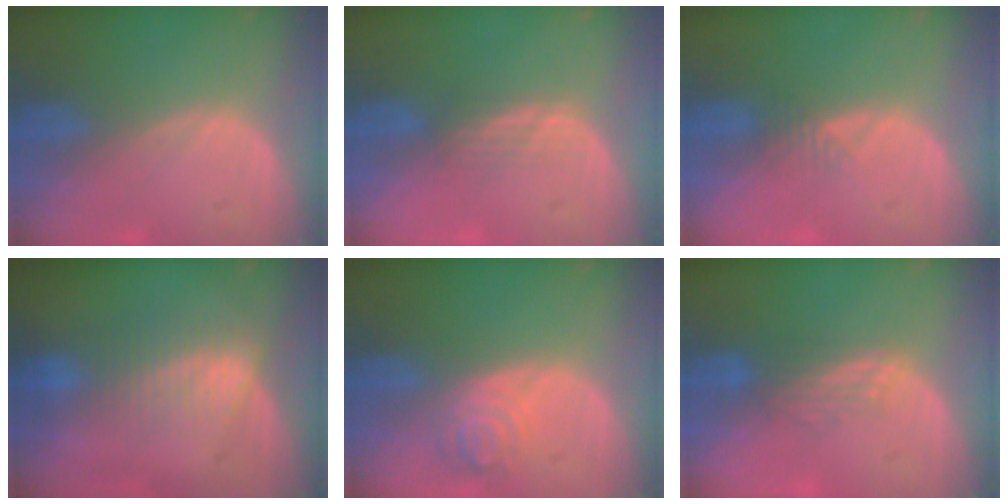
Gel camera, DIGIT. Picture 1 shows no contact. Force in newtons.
{"total": 2.2, "press": 2.1, "slide": 0.2}
{"total": 1.6, "press": 1.4, "slide": 0.9}
{"total": 7.1, "press": 6.3, "slide": 3.4}
{"total": 4.2, "press": 4.2, "slide": 0.7}
{"total": 2.8, "press": 2.7, "slide": 0.6}